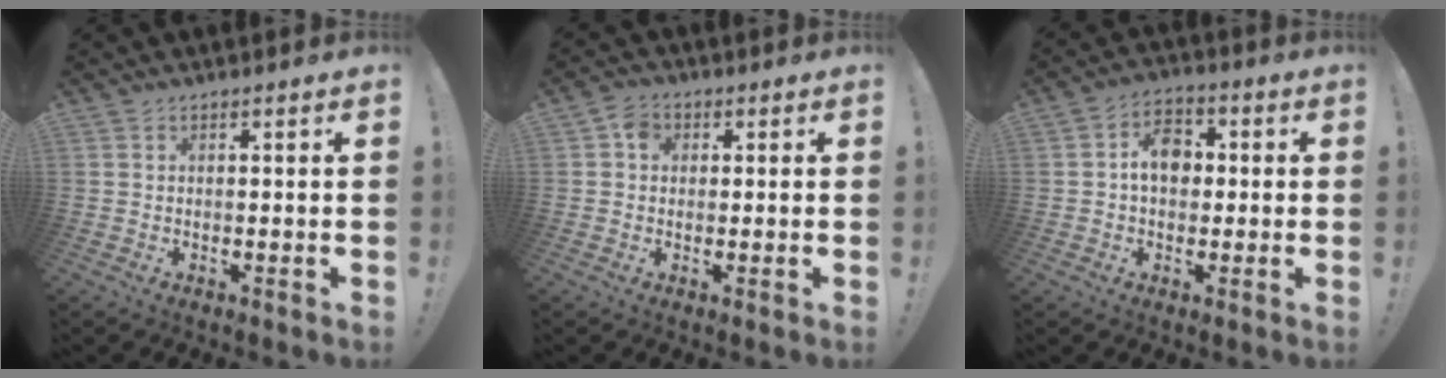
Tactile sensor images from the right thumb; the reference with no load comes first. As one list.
[{"total": 3.9, "force": [0.5, 3.1, 2.2], "torque": [-0.037, 0.010, 0.012]}, {"total": 8.7, "force": [0.6, 6.5, 5.9], "torque": [-0.081, 0.013, 0.012]}]